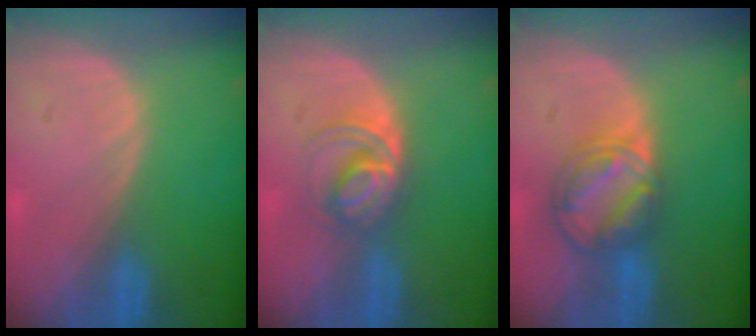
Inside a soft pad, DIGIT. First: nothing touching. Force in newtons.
{"total": 5.3, "press": 5.1, "slide": 1.1}
{"total": 8.1, "press": 7.0, "slide": 4.1}